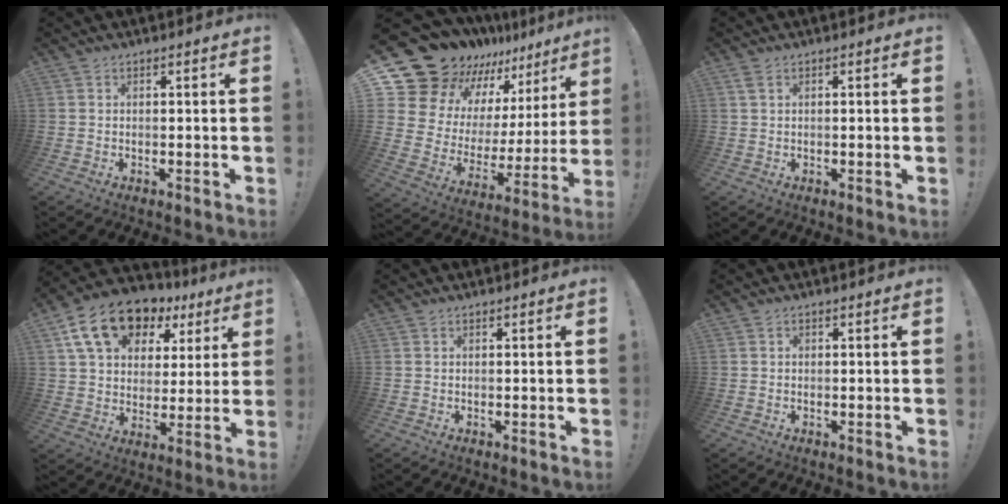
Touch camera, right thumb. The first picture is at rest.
{"total": 16.6, "force": [13.6, 7.9, 5.5], "torque": [-0.096, -0.121, 0.264]}
{"total": 1.7, "force": [0.9, 0.2, 1.4], "torque": [-0.031, 0.002, 0.016]}
{"total": 17.6, "force": [9.6, 11.2, 9.6], "torque": [-0.163, -0.040, 0.178]}
{"total": 0.0}
{"total": 0.5, "force": [-0.1, 0.5, 0.0], "torque": [-0.001, 0.004, -0.003]}